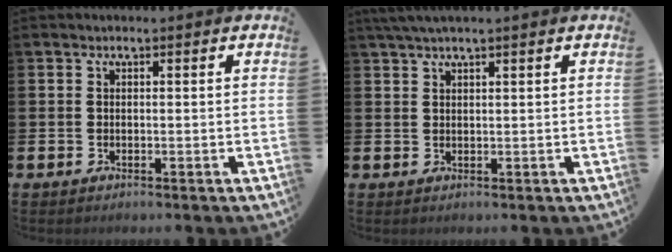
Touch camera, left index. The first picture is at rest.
{"total": 3.6, "force": [3.1, 0.2, 1.8], "torque": [-0.048, 0.001, 0.059]}